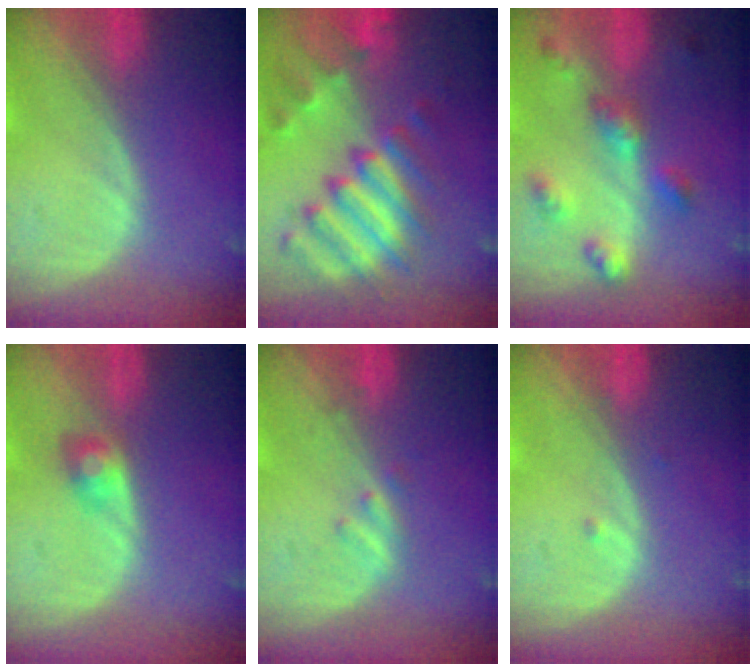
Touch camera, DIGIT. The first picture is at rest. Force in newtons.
{"total": 11.6, "press": 10.0, "slide": 6.0}
{"total": 6.3, "press": 5.7, "slide": 2.6}
{"total": 2.3, "press": 2.3, "slide": 0.2}
{"total": 1.4, "press": 1.4, "slide": 0.2}
{"total": 0.6, "press": 0.5, "slide": 0.3}